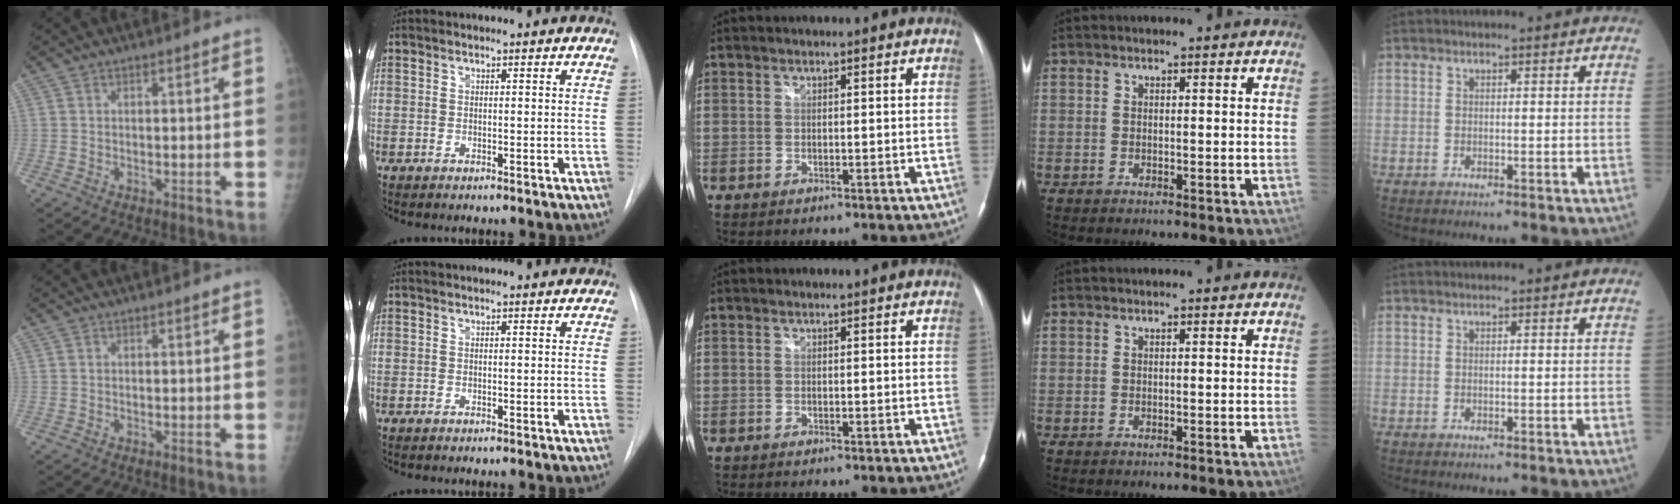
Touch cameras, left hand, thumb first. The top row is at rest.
{}